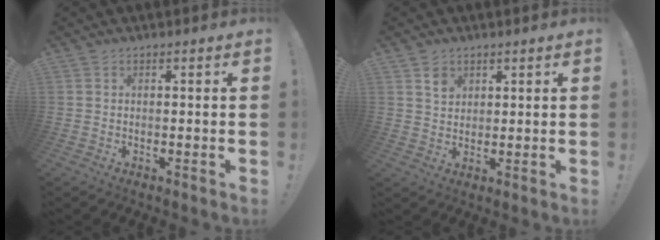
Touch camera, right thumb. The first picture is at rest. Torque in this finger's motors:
{"motor_torque": [0.00, 0.01, 0.28, 0.03, 0.00]}